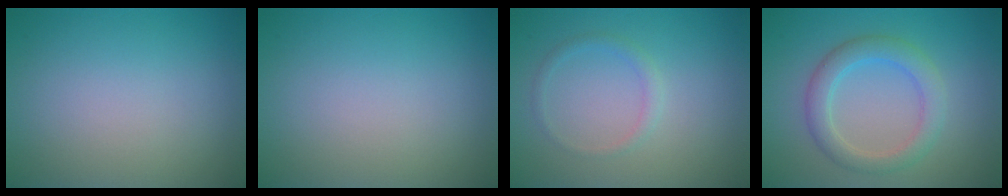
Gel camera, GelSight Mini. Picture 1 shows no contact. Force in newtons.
{"total": 0.0}
{"total": 1.2, "press": 1.2, "slide": 0.0}
{"total": 3.5, "press": 3.5, "slide": 0.2}